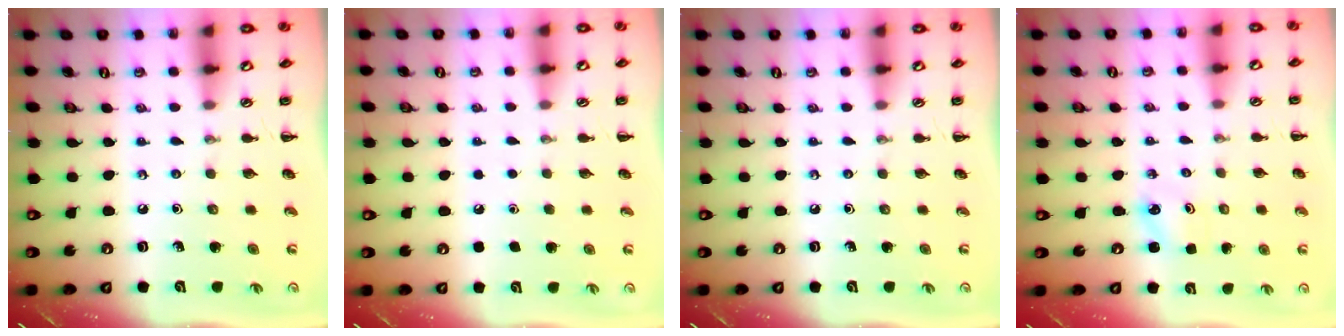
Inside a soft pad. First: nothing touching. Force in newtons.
{"total": 1.6, "press": 1.6, "slide": 0.1}
{"total": 0.0}
{"total": 2.0, "press": 2.0, "slide": 0.6}